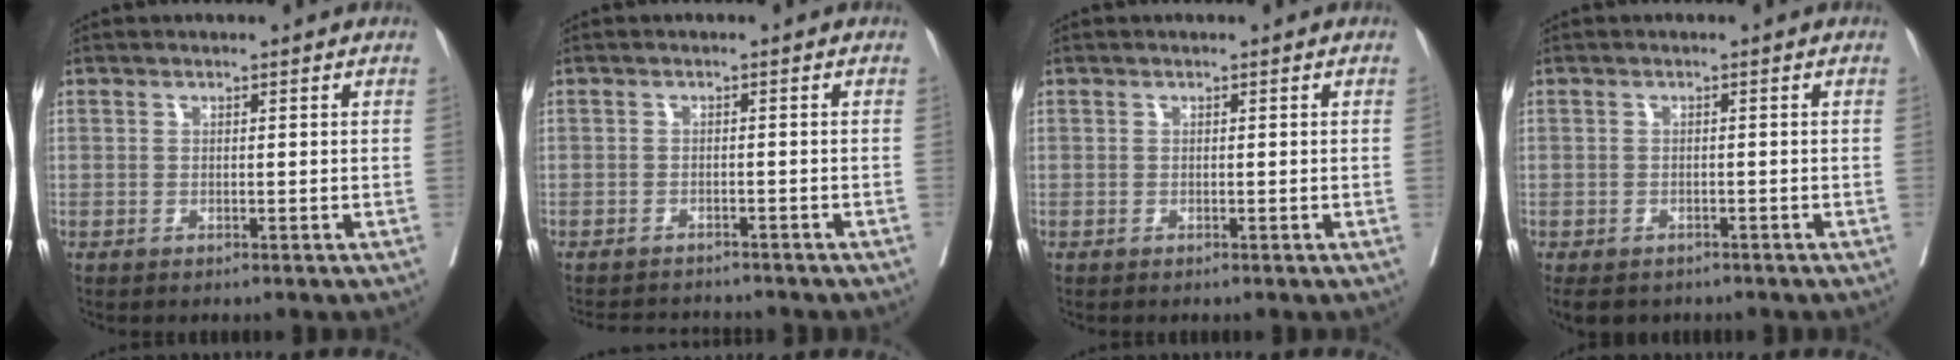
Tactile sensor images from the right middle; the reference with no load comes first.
{"total": 5.4, "force": [-5.3, 0.5, 0.9], "torque": [-0.003, -0.004, -0.074]}
{"total": 0.0}
{"total": 6.4, "force": [-4.7, 3.6, 2.3], "torque": [-0.042, -0.006, -0.064]}